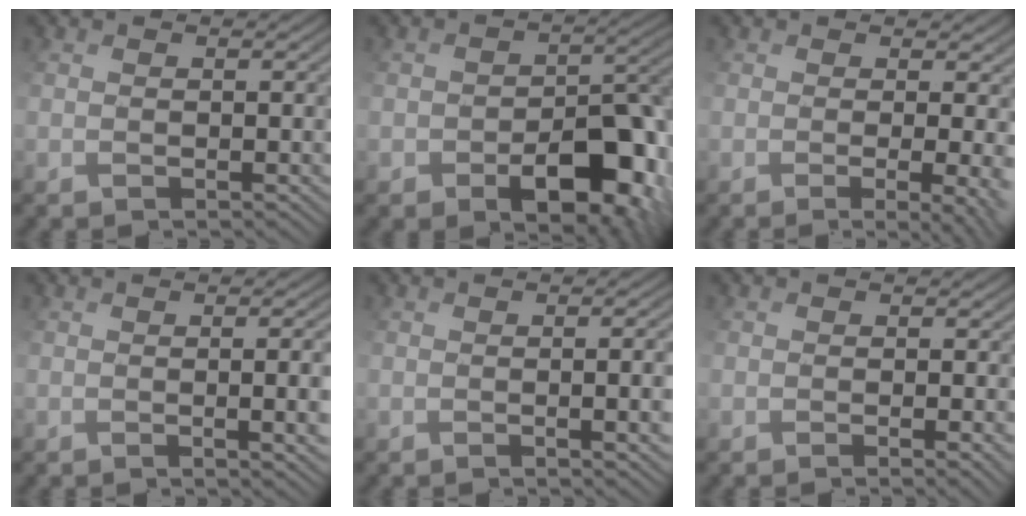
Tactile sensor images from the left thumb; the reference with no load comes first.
{"total": 10.6, "force": [-4.7, 6.8, 6.8], "torque": [-0.076, 0.000, -0.060]}
{"total": 6.8, "force": [-1.0, 2.6, 6.2], "torque": [-0.093, 0.003, -0.001]}
{"total": 7.7, "force": [-0.5, 3.0, 7.0], "torque": [-0.077, -0.002, 0.018]}
{"total": 6.8, "force": [-0.8, 2.5, 6.3], "torque": [-0.063, 0.000, 0.008]}
{"total": 2.4, "force": [-0.8, 0.8, 2.1], "torque": [-0.032, -0.006, 0.005]}